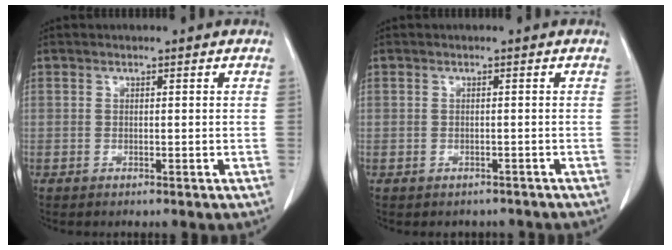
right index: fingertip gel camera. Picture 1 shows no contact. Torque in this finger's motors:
{"motor_torque": [-1.39, 0.01, -0.64, -0.18]}